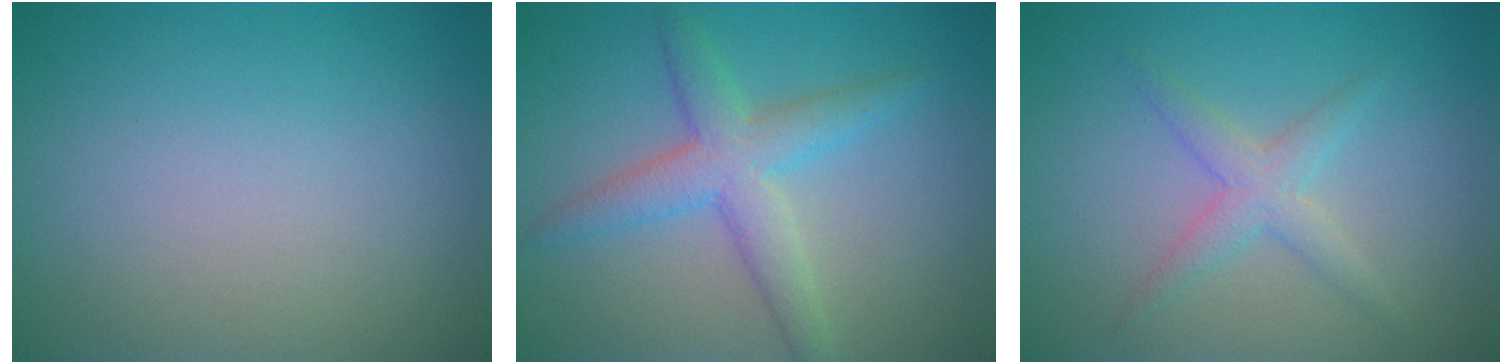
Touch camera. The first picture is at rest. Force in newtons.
{"total": 4.2, "press": 4.2, "slide": 0.2}
{"total": 2.3, "press": 2.3, "slide": 0.1}